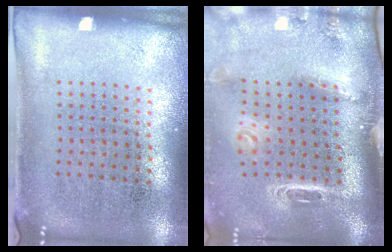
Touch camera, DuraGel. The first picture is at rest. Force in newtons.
{"total": 3.1, "press": 2.1, "slide": 2.3}